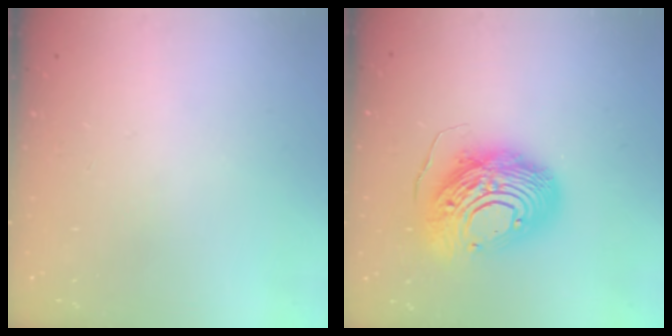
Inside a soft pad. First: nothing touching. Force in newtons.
{"total": 18.0, "press": 17.9, "slide": 1.9}